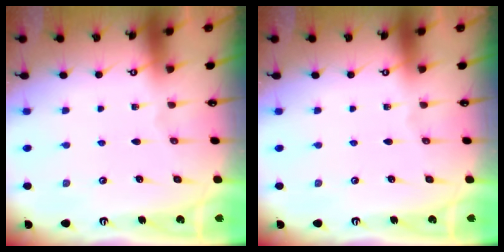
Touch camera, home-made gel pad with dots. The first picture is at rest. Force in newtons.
{"total": 0.0}